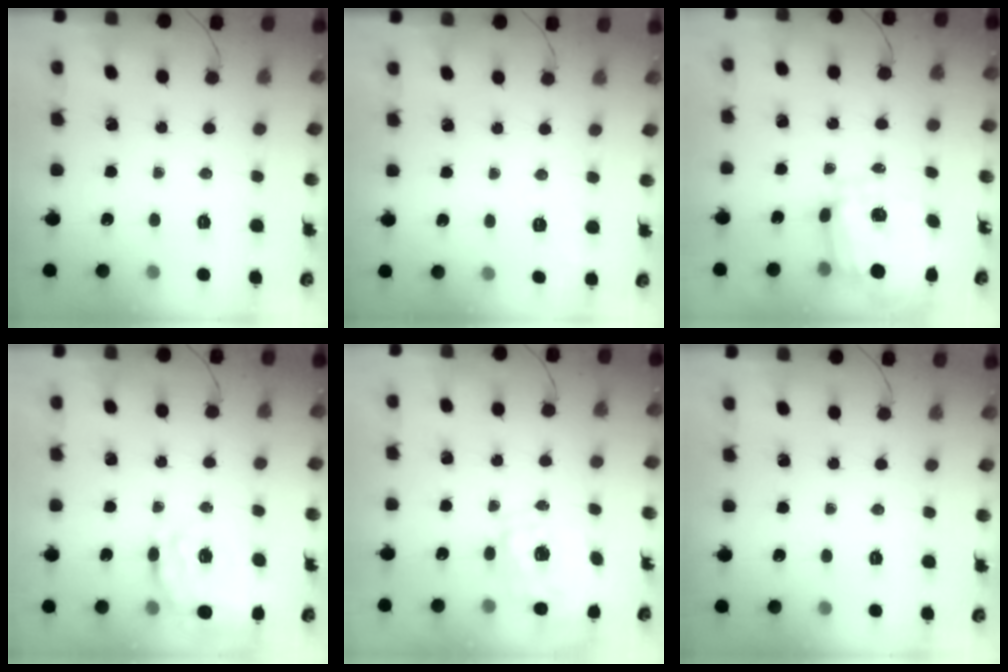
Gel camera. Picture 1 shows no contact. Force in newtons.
{"total": 2.3, "press": 1.5, "slide": 1.8}
{"total": 3.6, "press": 3.3, "slide": 1.4}
{"total": 18.3, "press": 17.9, "slide": 4.1}
{"total": 9.4, "press": 9.4, "slide": 1.1}
{"total": 0.0}